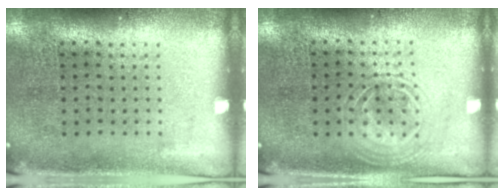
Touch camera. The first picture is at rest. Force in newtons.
{"total": 1.3, "press": 1.2, "slide": 0.2}